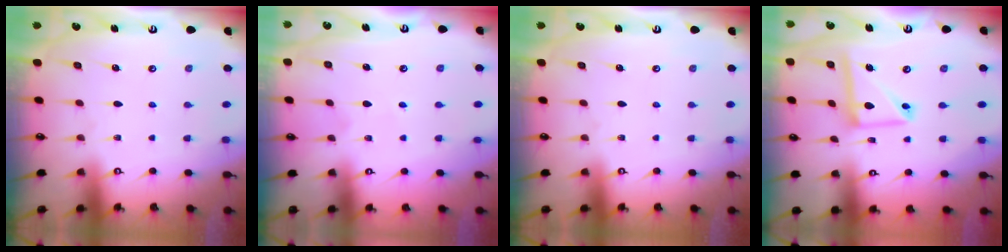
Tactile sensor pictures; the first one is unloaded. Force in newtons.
{"total": 2.8, "press": 2.7, "slide": 0.3}
{"total": 0.0}
{"total": 13.3, "press": 13.2, "slide": 1.3}